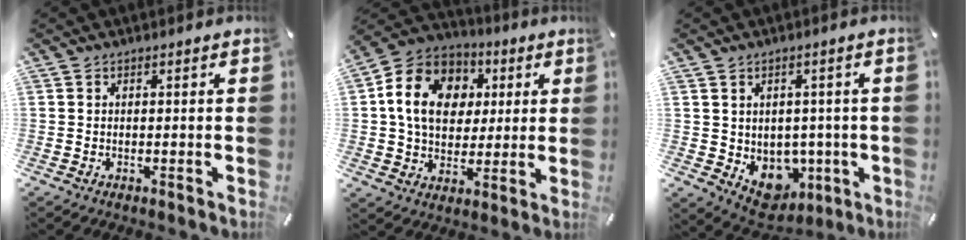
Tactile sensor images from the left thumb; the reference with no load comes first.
{"total": 15.2, "force": [2.7, 12.8, 7.7], "torque": [-0.149, 0.016, 0.051]}
{"total": 6.9, "force": [0.2, 6.6, 2.1], "torque": [-0.027, -0.022, 0.013]}